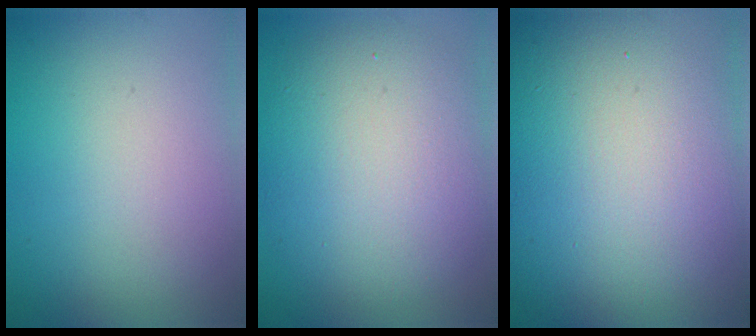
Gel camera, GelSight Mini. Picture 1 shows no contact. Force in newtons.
{"total": 8.3, "press": 8.2, "slide": 0.6}
{"total": 21.0, "press": 21.0, "slide": 1.0}